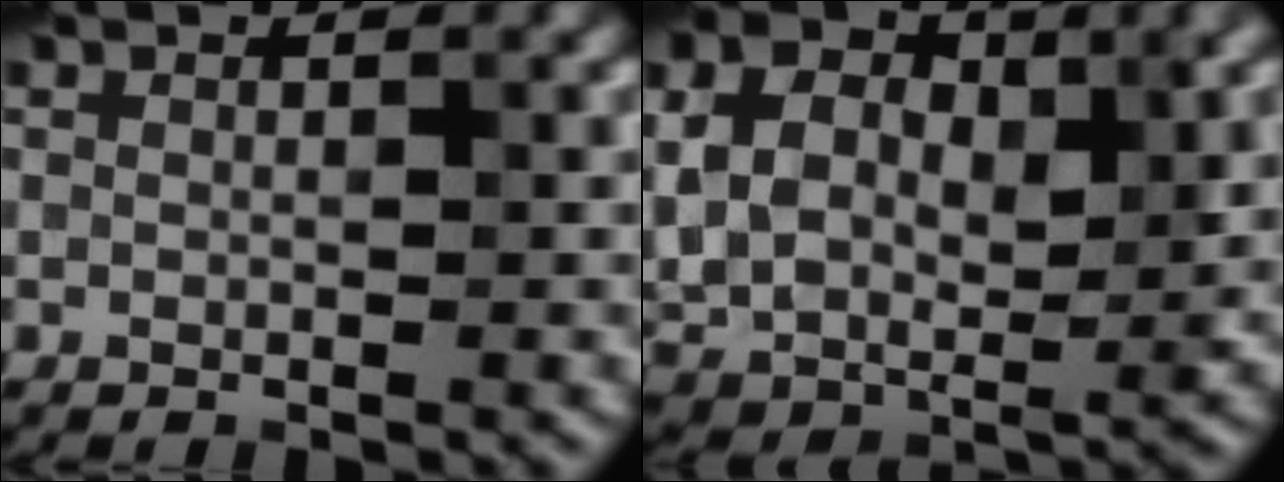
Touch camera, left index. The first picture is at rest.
{"total": 9.8, "force": [1.9, 6.4, 7.1], "torque": [-0.160, 0.003, 0.029]}